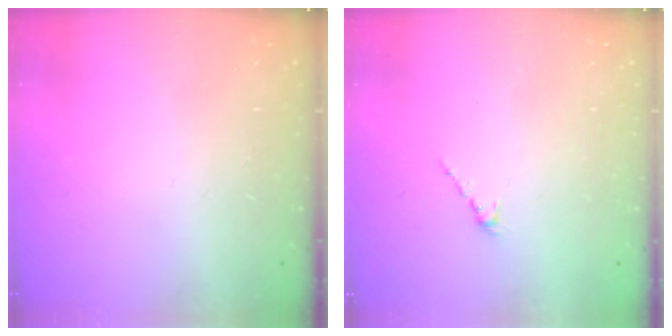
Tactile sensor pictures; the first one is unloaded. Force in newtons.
{"total": 1.3, "press": 1.2, "slide": 0.5}